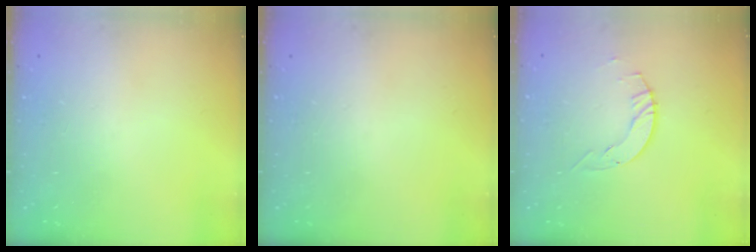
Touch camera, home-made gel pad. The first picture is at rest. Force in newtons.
{"total": 0.0}
{"total": 2.1, "press": 2.1, "slide": 0.3}